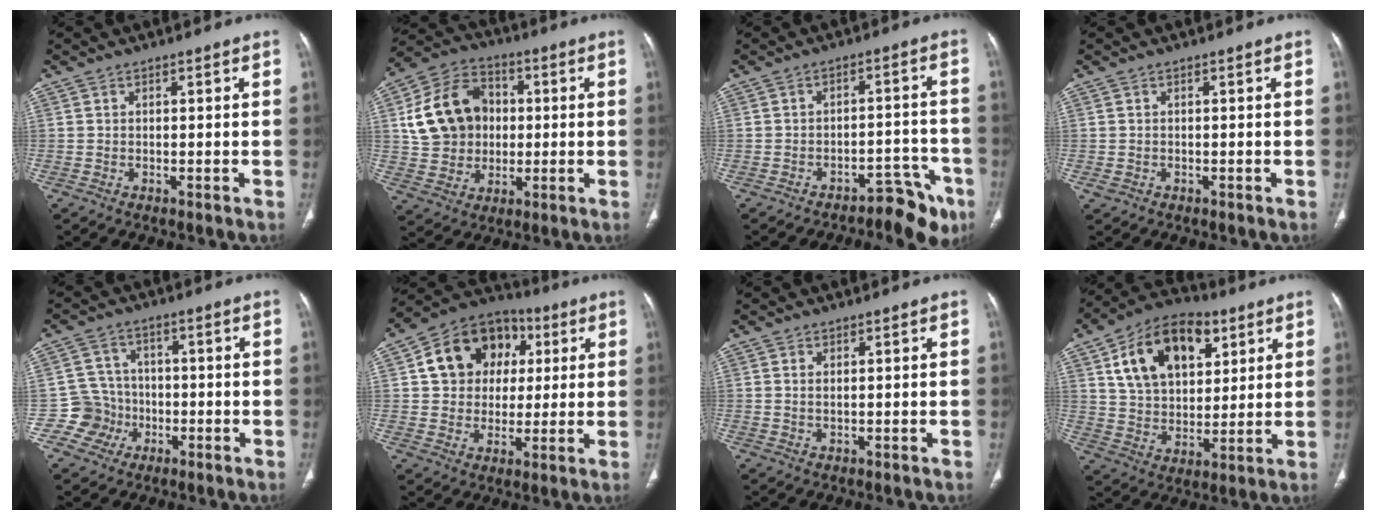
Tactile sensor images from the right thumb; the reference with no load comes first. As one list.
[{"total": 15.8, "force": [1.9, 13.0, 8.7], "torque": [-0.135, 0.020, 0.038]}, {"total": 8.8, "force": [-6.6, 3.9, 4.3], "torque": [-0.022, 0.070, -0.089]}, {"total": 0.9, "force": [-0.3, 0.8, 0.3], "torque": [-0.012, 0.005, 0.000]}, {"total": 6.7, "force": [-2.2, 6.4, 0.3], "torque": [0.036, 0.019, -0.043]}, {"total": 15.7, "force": [3.9, 13.0, 7.9], "torque": [-0.093, 0.014, 0.059]}, {"total": 1.0, "force": [0.4, 0.4, 0.9], "torque": [-0.020, -0.002, 0.010]}, {"total": 18.9, "force": [7.8, 12.0, 12.4], "torque": [-0.171, -0.013, 0.133]}]